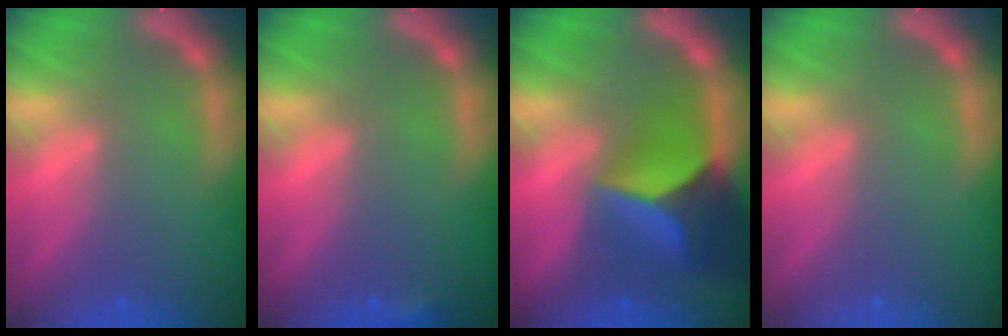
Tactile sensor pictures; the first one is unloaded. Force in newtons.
{"total": 0.9}
{"total": 10.0}
{"total": 0.0}